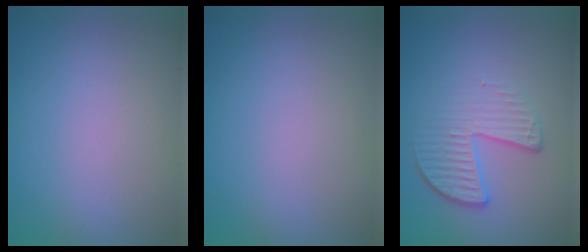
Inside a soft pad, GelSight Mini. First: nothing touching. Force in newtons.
{"total": 0.0}
{"total": 4.3, "press": 2.9, "slide": 3.2}